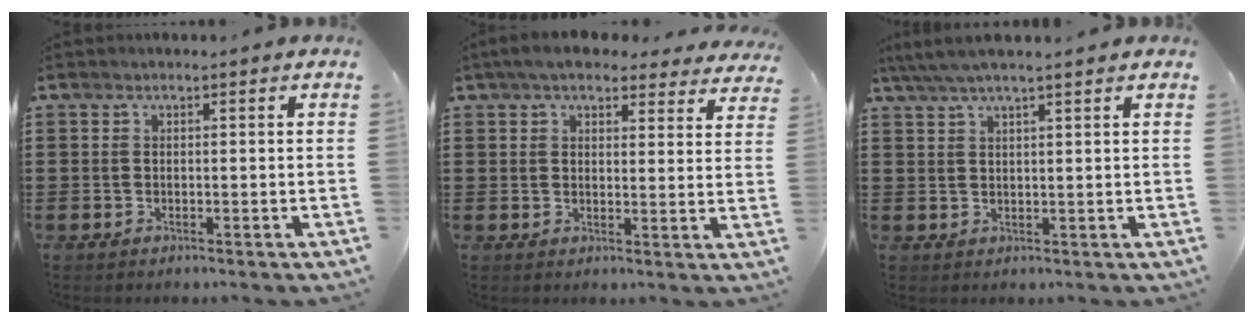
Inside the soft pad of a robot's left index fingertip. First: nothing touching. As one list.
[{"total": 5.6, "force": [4.8, 1.4, 2.4], "torque": [-0.062, -0.004, 0.090]}, {"total": 3.7, "force": [2.9, 0.2, 2.4], "torque": [-0.052, 0.000, 0.052]}]